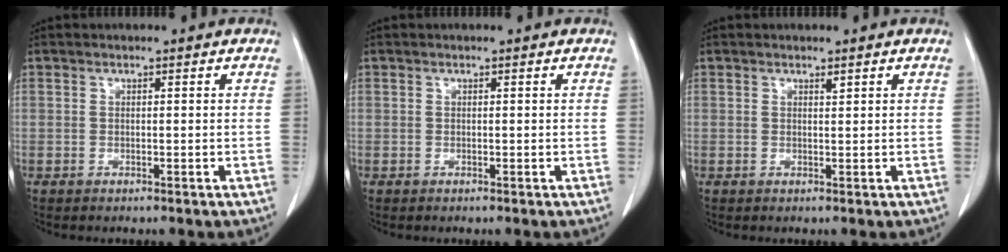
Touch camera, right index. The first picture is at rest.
{"total": 0.0}
{"total": 0.6, "force": [0.4, 0.1, 0.3], "torque": [-0.010, -0.004, 0.008]}